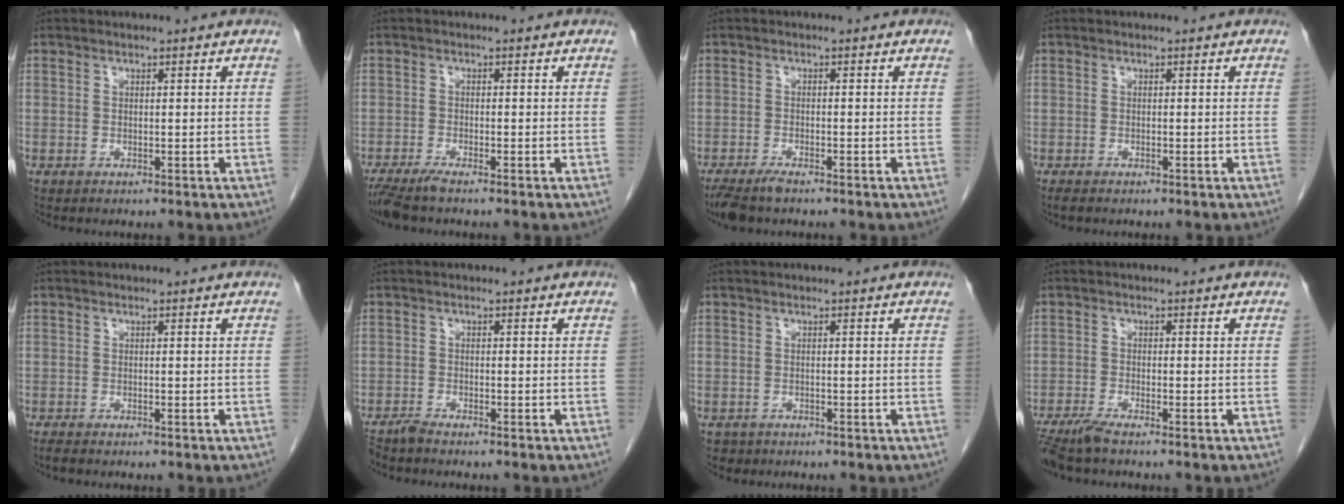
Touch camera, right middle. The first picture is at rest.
{"total": 3.8, "force": [-3.1, 0.0, 2.2], "torque": [-0.041, -0.010, -0.060]}
{"total": 4.1, "force": [-3.3, 0.9, 2.3], "torque": [-0.045, -0.010, -0.058]}
{"total": 0.9, "force": [-0.7, 0.2, 0.5], "torque": [-0.016, -0.004, -0.012]}
{"total": 0.9, "force": [-0.7, 0.0, 0.4], "torque": [-0.017, -0.004, -0.014]}
{"total": 1.7, "force": [-1.6, -0.1, 0.5], "torque": [-0.014, -0.004, -0.033]}
{"total": 1.6, "force": [-1.1, 1.1, 0.0], "torque": [-0.007, 0.002, -0.017]}
{"total": 4.0, "force": [-3.3, 0.1, 2.2], "torque": [-0.044, -0.011, -0.065]}